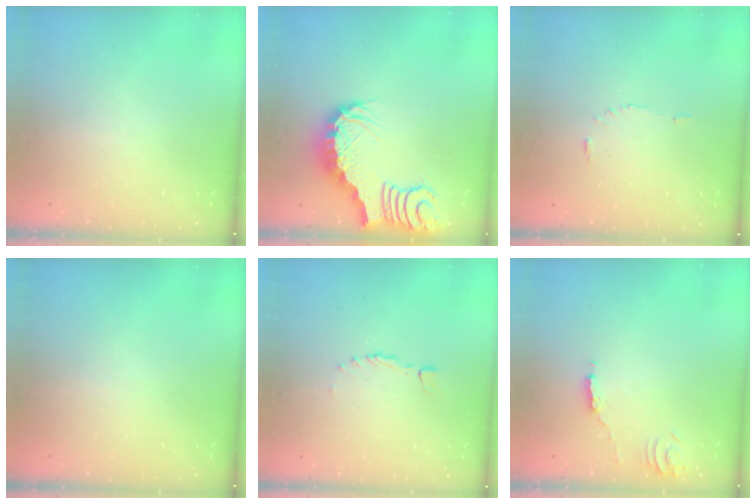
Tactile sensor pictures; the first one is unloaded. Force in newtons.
{"total": 4.3, "press": 4.3, "slide": 0.5}
{"total": 3.4, "press": 3.4, "slide": 0.4}
{"total": 0.0}
{"total": 0.0}
{"total": 2.5, "press": 2.5, "slide": 0.2}